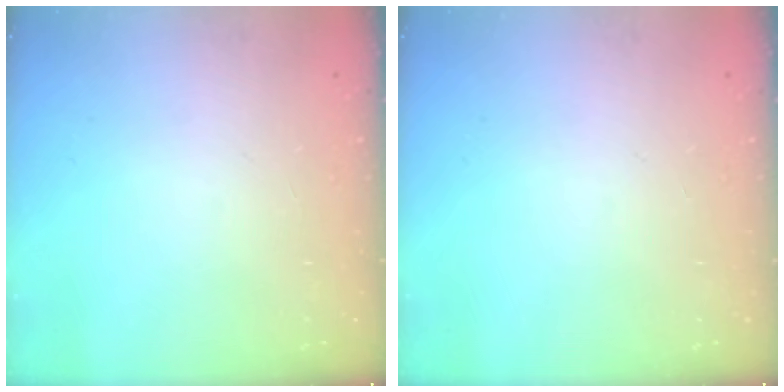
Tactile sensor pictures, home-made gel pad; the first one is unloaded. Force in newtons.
{"total": 0.0}